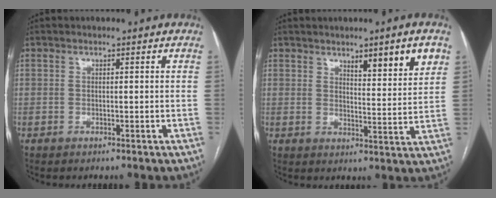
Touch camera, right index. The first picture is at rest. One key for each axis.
{"total": 7.5, "fx": 4.4, "fy": 0.8, "fz": 6.0, "tx": -0.083, "ty": -0.007, "tz": 0.065}